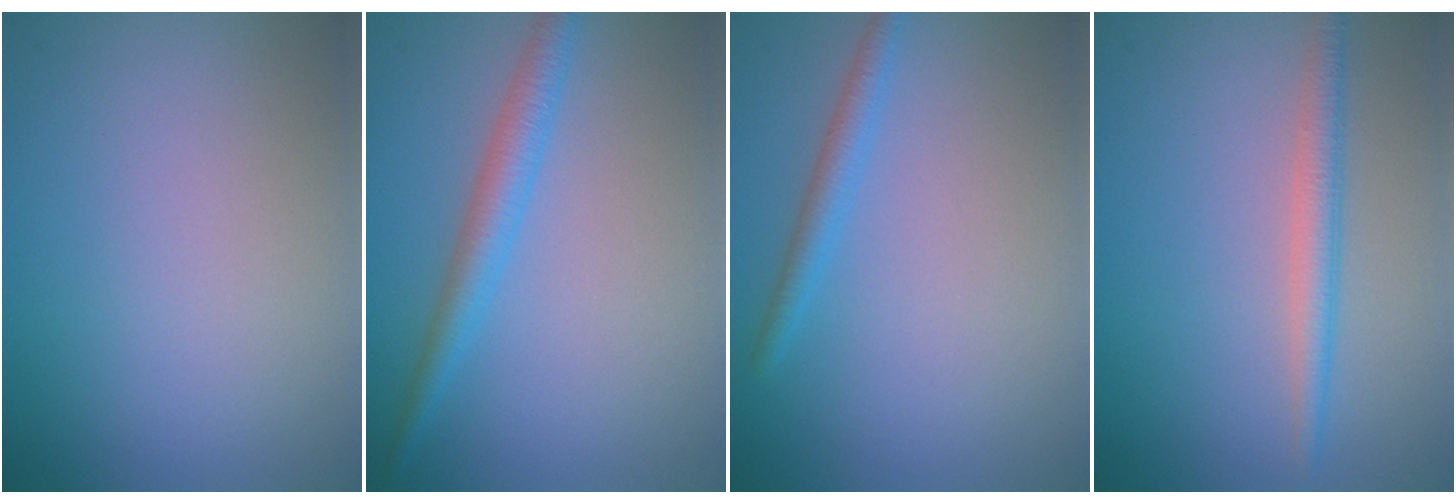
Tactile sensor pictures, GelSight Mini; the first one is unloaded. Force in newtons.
{"total": 2.7, "press": 2.7, "slide": 0.2}
{"total": 1.8, "press": 1.8, "slide": 0.1}
{"total": 2.4, "press": 2.4, "slide": 0.0}